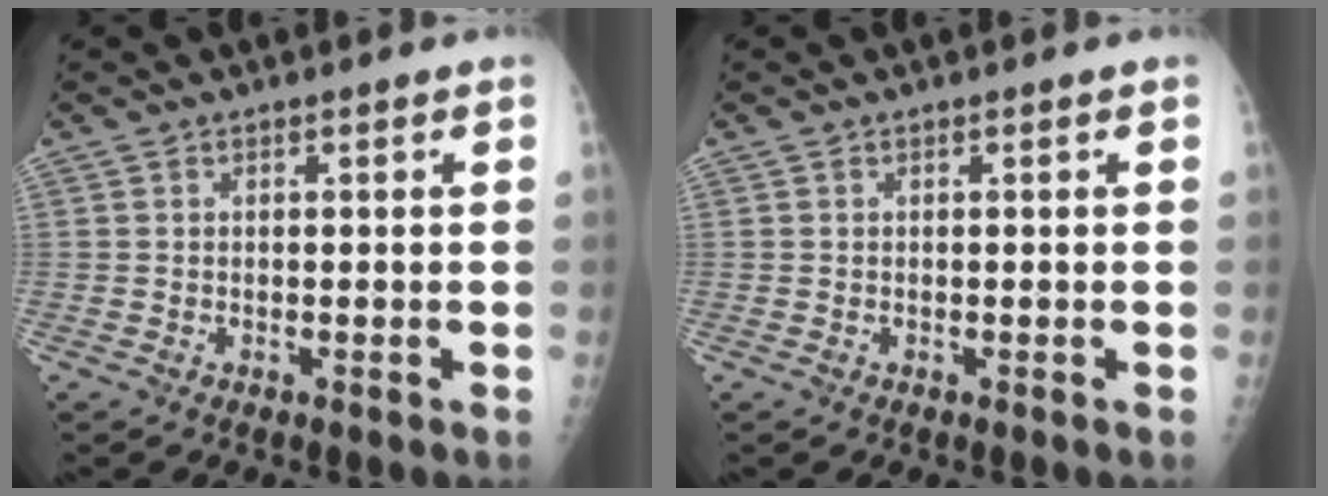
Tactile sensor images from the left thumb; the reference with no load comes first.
{"total": 0.0}